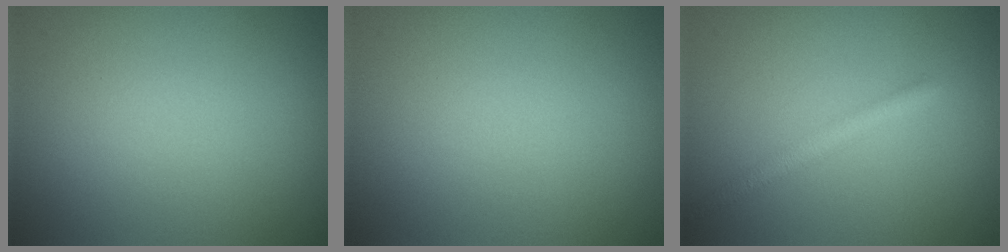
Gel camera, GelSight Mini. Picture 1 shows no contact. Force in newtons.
{"total": 0.0}
{"total": 2.2, "press": 2.2, "slide": 0.0}